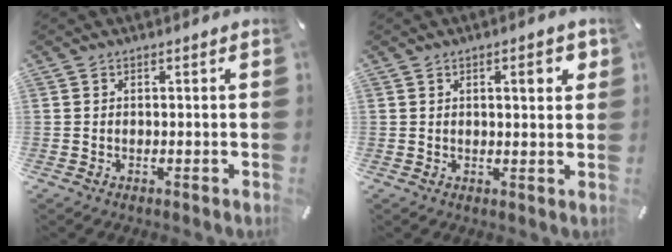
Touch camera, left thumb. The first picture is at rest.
{"total": 4.3, "force": [1.7, 1.4, 3.7], "torque": [-0.053, -0.004, 0.021]}